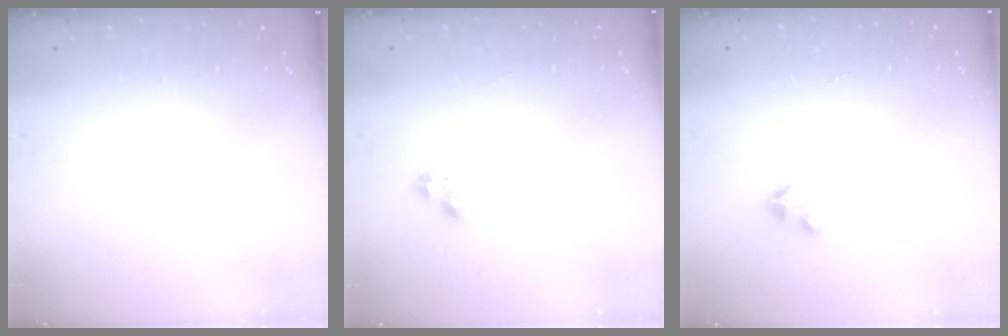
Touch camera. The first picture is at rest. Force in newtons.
{"total": 3.3, "press": 3.3, "slide": 0.4}
{"total": 2.8, "press": 2.8, "slide": 0.2}